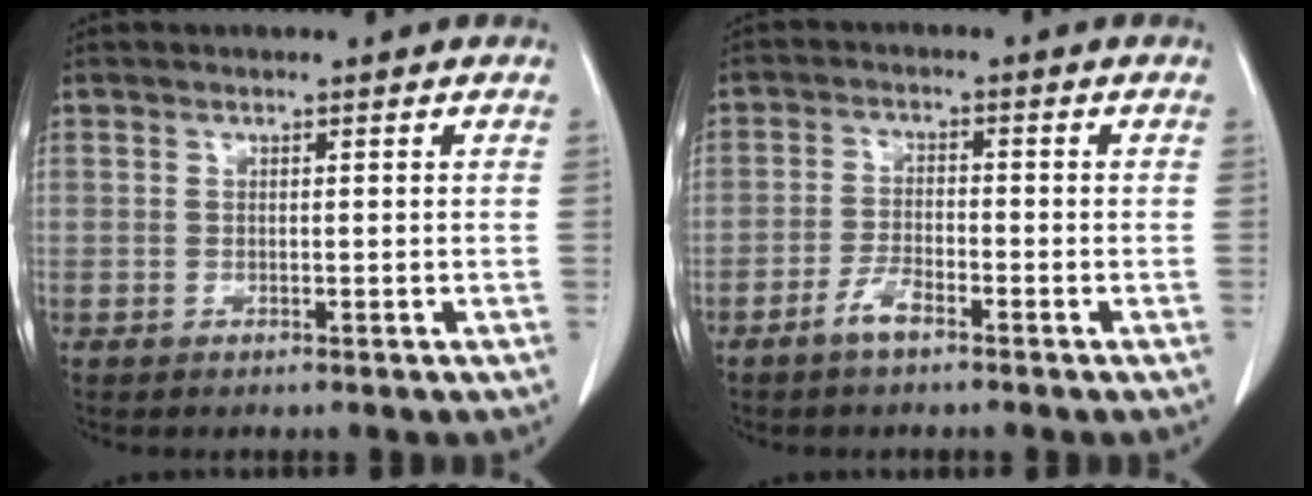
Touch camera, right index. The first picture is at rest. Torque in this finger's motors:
{"motor_torque": [-0.06, -0.19, -0.11, -0.03]}